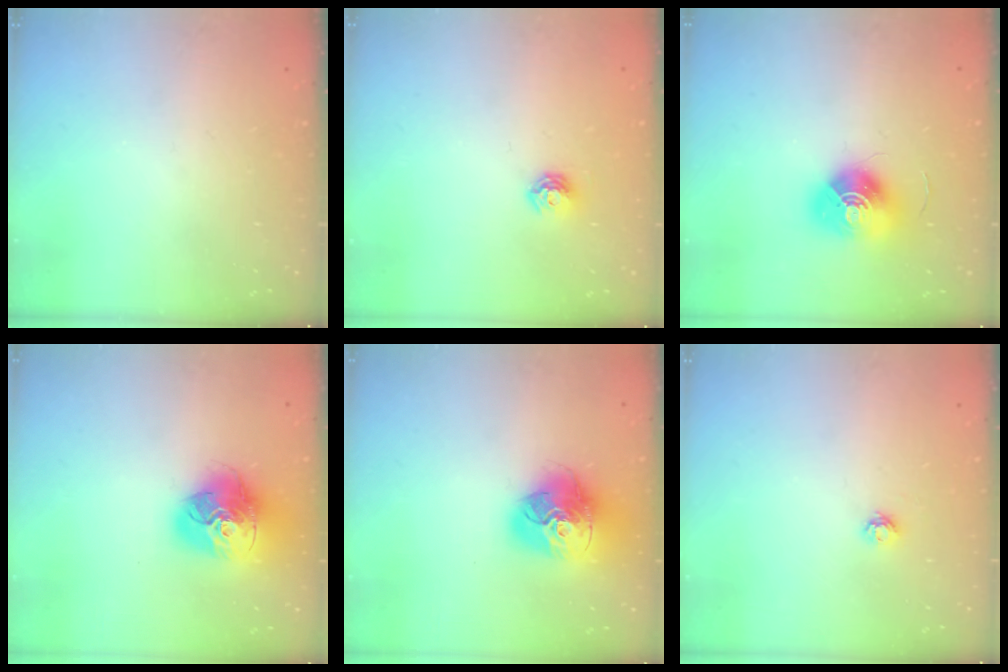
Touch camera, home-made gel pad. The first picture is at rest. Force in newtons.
{"total": 5.2, "press": 5.2, "slide": 0.5}
{"total": 12.7, "press": 12.7, "slide": 0.5}
{"total": 18.8, "press": 18.6, "slide": 2.1}
{"total": 18.8, "press": 18.6, "slide": 2.1}
{"total": 3.8, "press": 3.8, "slide": 0.5}